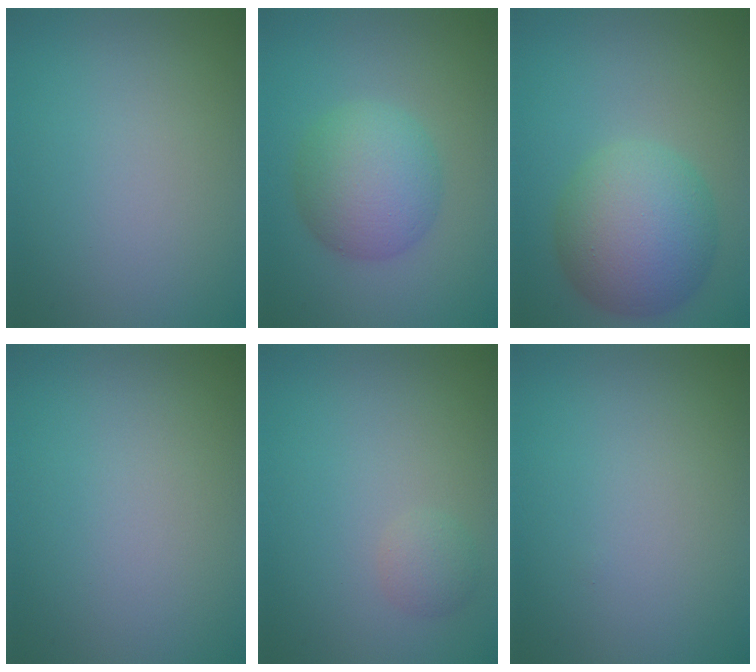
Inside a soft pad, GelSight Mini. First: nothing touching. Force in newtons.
{"total": 5.5, "press": 5.5, "slide": 0.2}
{"total": 8.0, "press": 8.0, "slide": 0.2}
{"total": 0.0}
{"total": 1.3, "press": 1.3, "slide": 0.1}
{"total": 0.0}